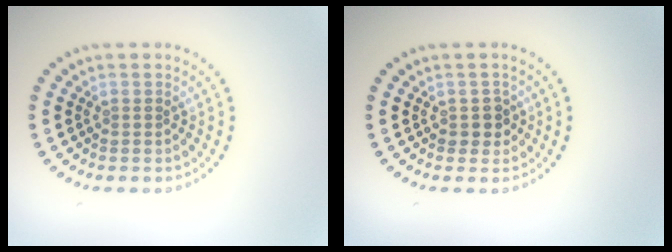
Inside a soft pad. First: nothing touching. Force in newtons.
{"total": 1.6, "press": 1.4, "slide": 0.7}